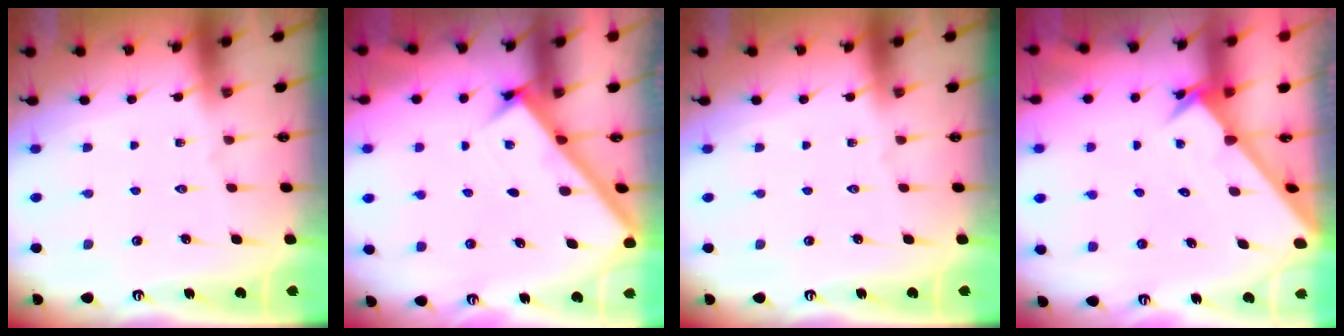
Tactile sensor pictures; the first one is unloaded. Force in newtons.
{"total": 2.1, "press": 2.1, "slide": 0.2}
{"total": 0.0}
{"total": 2.5, "press": 2.5, "slide": 0.2}